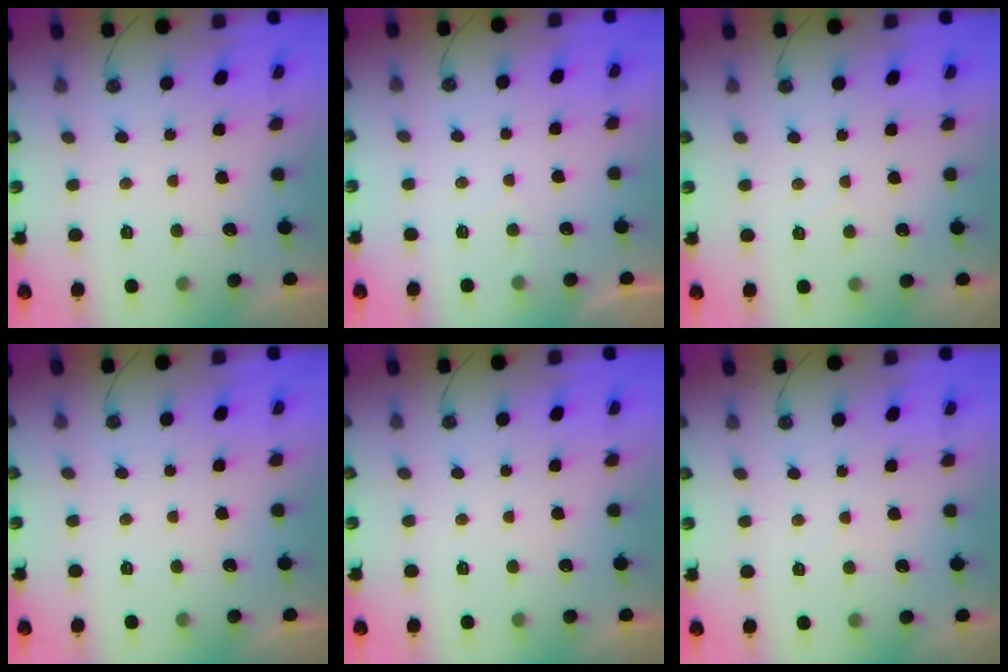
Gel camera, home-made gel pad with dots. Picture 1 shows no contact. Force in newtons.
{"total": 2.0, "press": 2.0, "slide": 0.3}
{"total": 2.8, "press": 2.8, "slide": 0.4}
{"total": 0.0}
{"total": 0.0}
{"total": 3.1, "press": 3.0, "slide": 0.5}